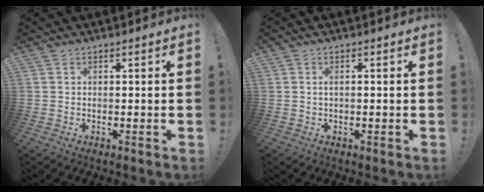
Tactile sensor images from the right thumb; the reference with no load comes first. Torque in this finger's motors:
{"motor_torque": [-0.20, -0.52, 0.15, 0.27, 0.05]}